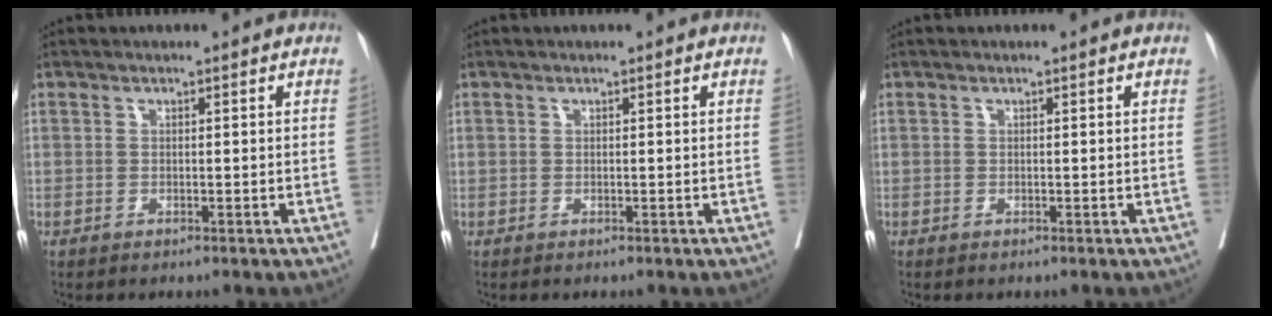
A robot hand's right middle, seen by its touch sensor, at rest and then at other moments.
{"total": 0.0}
{"total": 0.0}